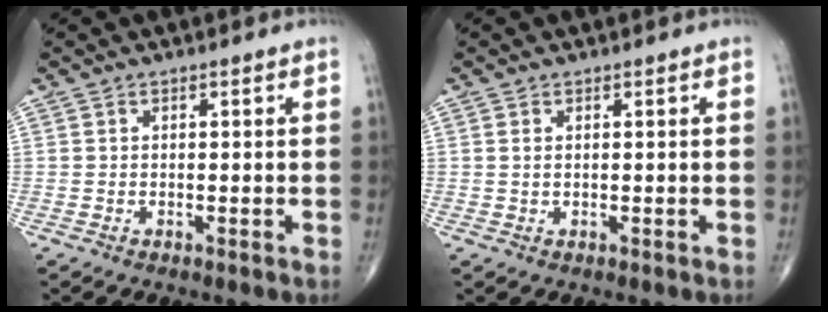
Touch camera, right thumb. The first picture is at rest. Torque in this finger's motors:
{"motor_torque": [0.18, -0.44, -0.06, -0.14, 0.03]}